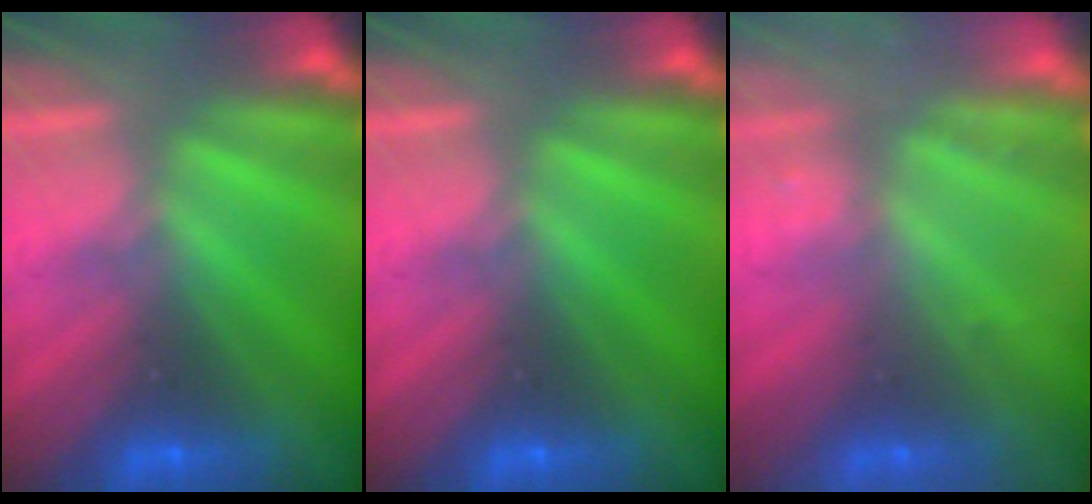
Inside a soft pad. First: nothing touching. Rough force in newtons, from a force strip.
{"total": 0.0}
{"total": 2.3}